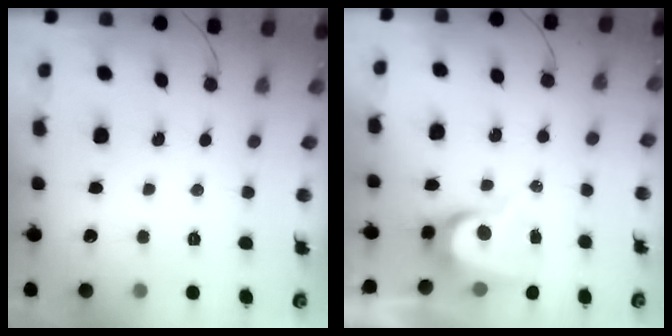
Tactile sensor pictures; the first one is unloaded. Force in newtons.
{"total": 6.4, "press": 6.4, "slide": 0.3}